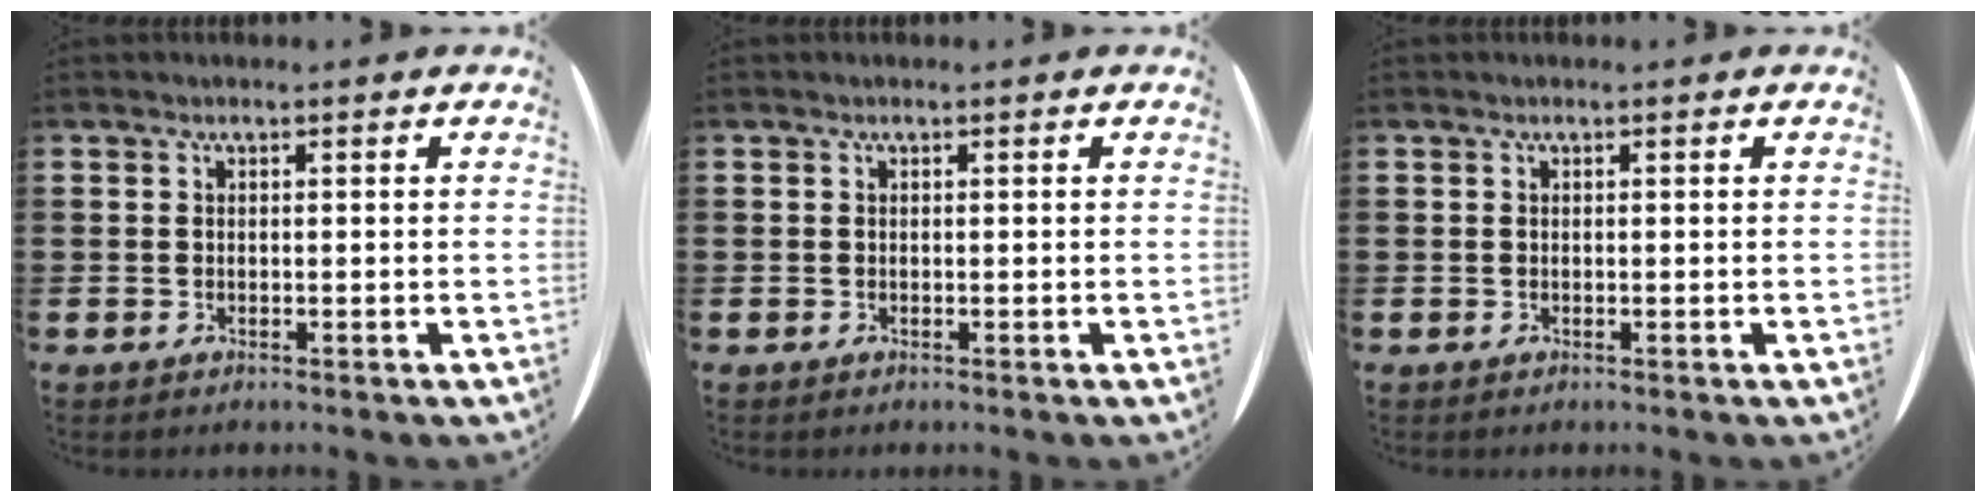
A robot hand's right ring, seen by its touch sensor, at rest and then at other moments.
{"total": 0.0}
{"total": 0.0}